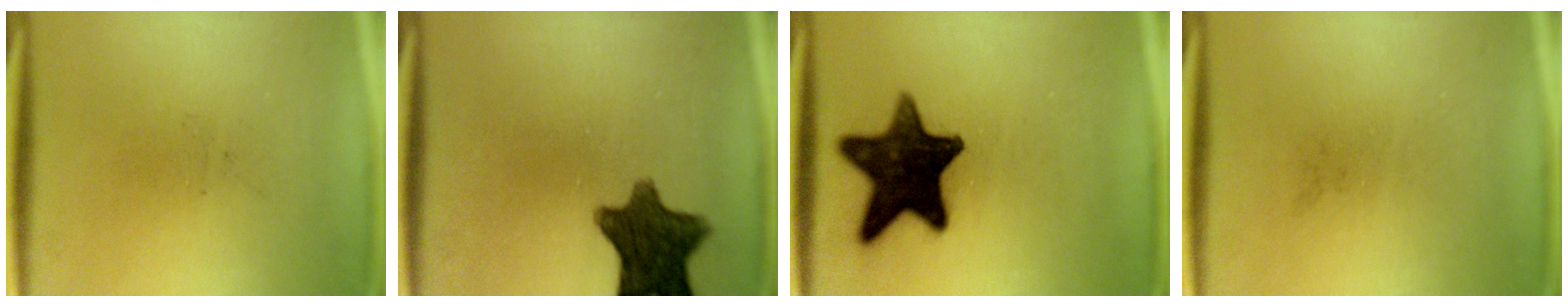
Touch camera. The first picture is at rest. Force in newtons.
{"total": 11.1}
{"total": 16.0}
{"total": 0.0}